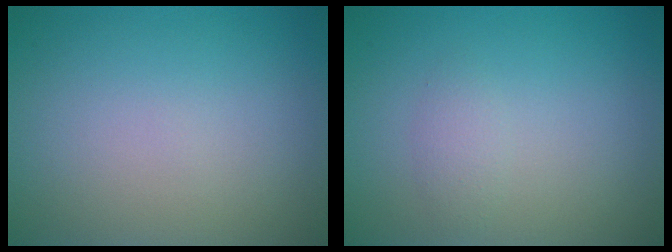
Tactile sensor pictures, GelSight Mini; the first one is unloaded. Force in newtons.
{"total": 1.1, "press": 1.1, "slide": 0.1}